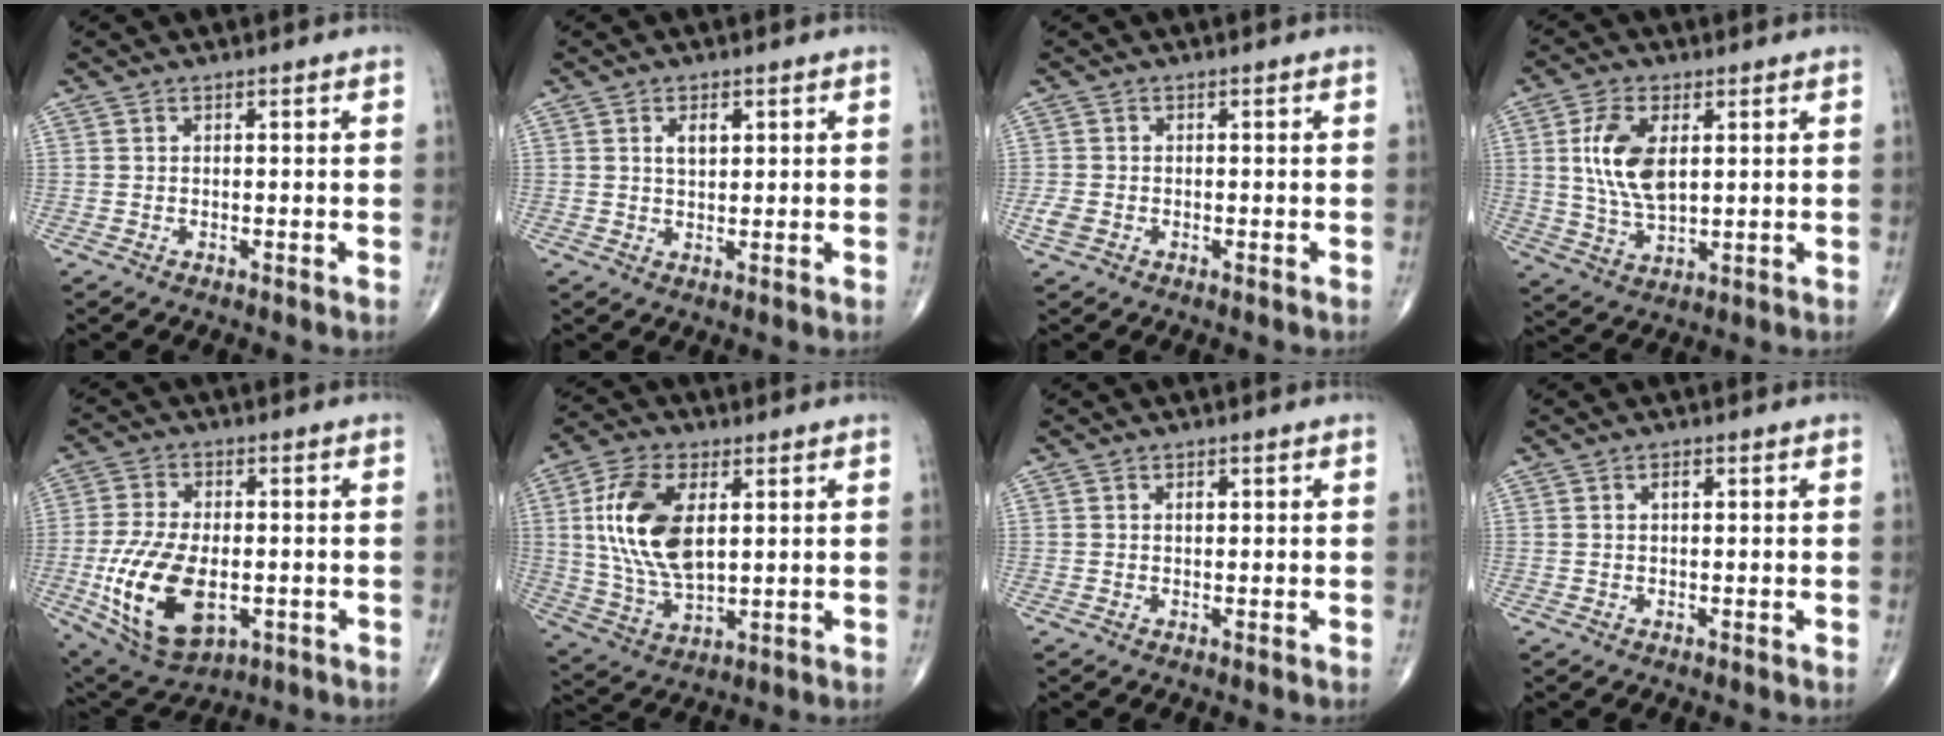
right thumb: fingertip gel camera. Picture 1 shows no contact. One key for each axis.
{"total": 3.1, "fx": 1.1, "fy": 1.7, "fz": 2.4, "tx": -0.033, "ty": -0.006, "tz": 0.018}
{"total": 2.2, "fx": -0.7, "fy": 1.5, "fz": 1.3, "tx": -0.034, "ty": 0.002, "tz": -0.016}
{"total": 10.8, "fx": 2.3, "fy": 5.6, "fz": 8.9, "tx": -0.174, "ty": -0.011, "tz": 0.049}
{"total": 17.1, "fx": -3.9, "fy": 9.4, "fz": 13.8, "tx": -0.263, "ty": -0.005, "tz": -0.050}
{"total": 15.9, "fx": 3.2, "fy": 8.3, "fz": 13.1, "tx": -0.257, "ty": -0.008, "tz": 0.066}
{"total": 0.9, "fx": 0.3, "fy": 0.6, "fz": 0.6, "tx": -0.008, "ty": 0.001, "tz": 0.003}
{"total": 1.1, "fx": 0.3, "fy": 0.6, "fz": 0.9, "tx": -0.012, "ty": 0.002, "tz": 0.003}